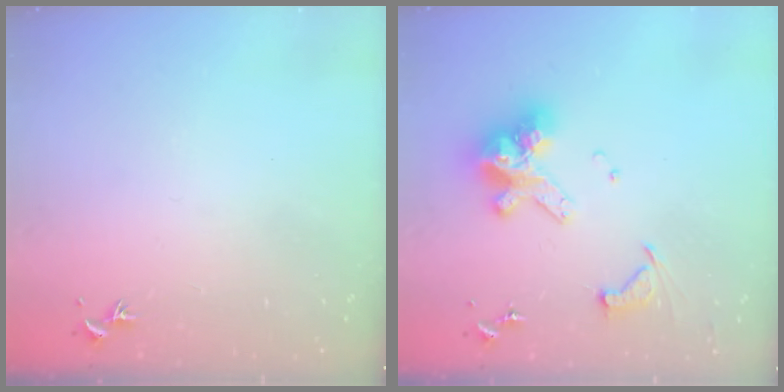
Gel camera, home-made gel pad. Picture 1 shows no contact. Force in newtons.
{"total": 14.8, "press": 14.7, "slide": 1.6}